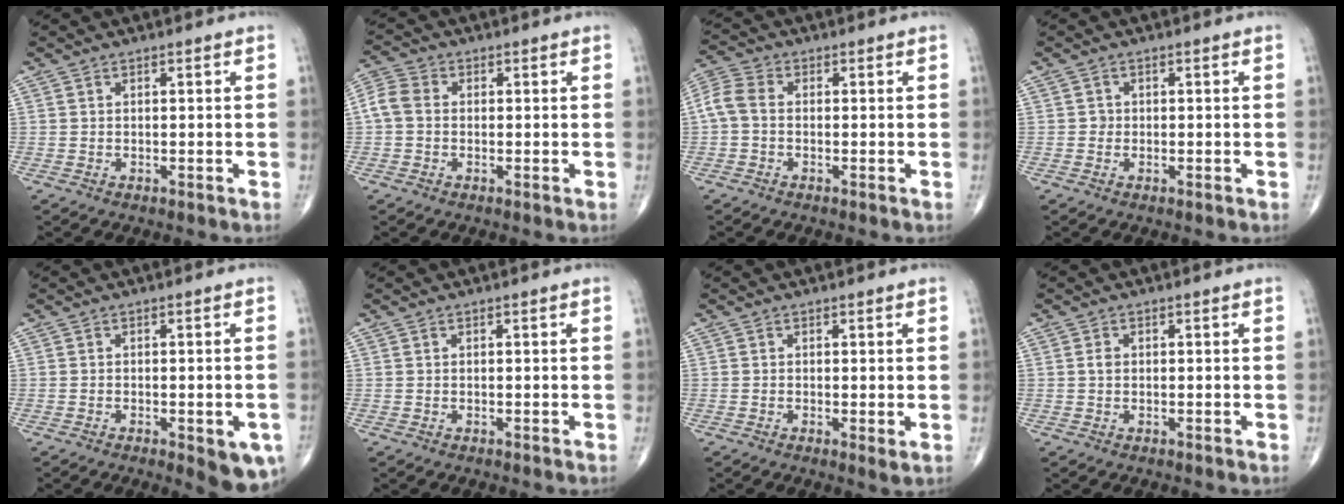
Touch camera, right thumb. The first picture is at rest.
{"total": 5.0, "force": [-0.1, 3.9, 3.1], "torque": [-0.068, 0.016, -0.012]}
{"total": 5.2, "force": [-0.4, 3.5, 3.8], "torque": [-0.088, 0.015, -0.019]}
{"total": 1.0, "force": [-0.1, 0.9, 0.2], "torque": [0.004, 0.003, -0.002]}
{"total": 7.5, "force": [-2.8, 2.6, 6.4], "torque": [-0.062, 0.000, -0.030]}
{"total": 0.0}
{"total": 1.6, "force": [-0.1, 0.4, 1.5], "torque": [-0.028, -0.008, -0.004]}
{"total": 1.1, "force": [0.1, 0.8, 0.7], "torque": [-0.012, 0.003, 0.000]}